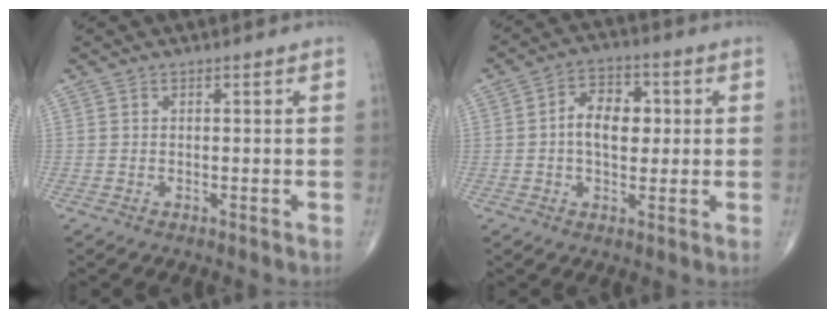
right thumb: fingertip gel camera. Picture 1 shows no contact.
{"total": 8.5, "force": [0.6, 5.5, 6.5], "torque": [-0.088, 0.015, 0.002]}